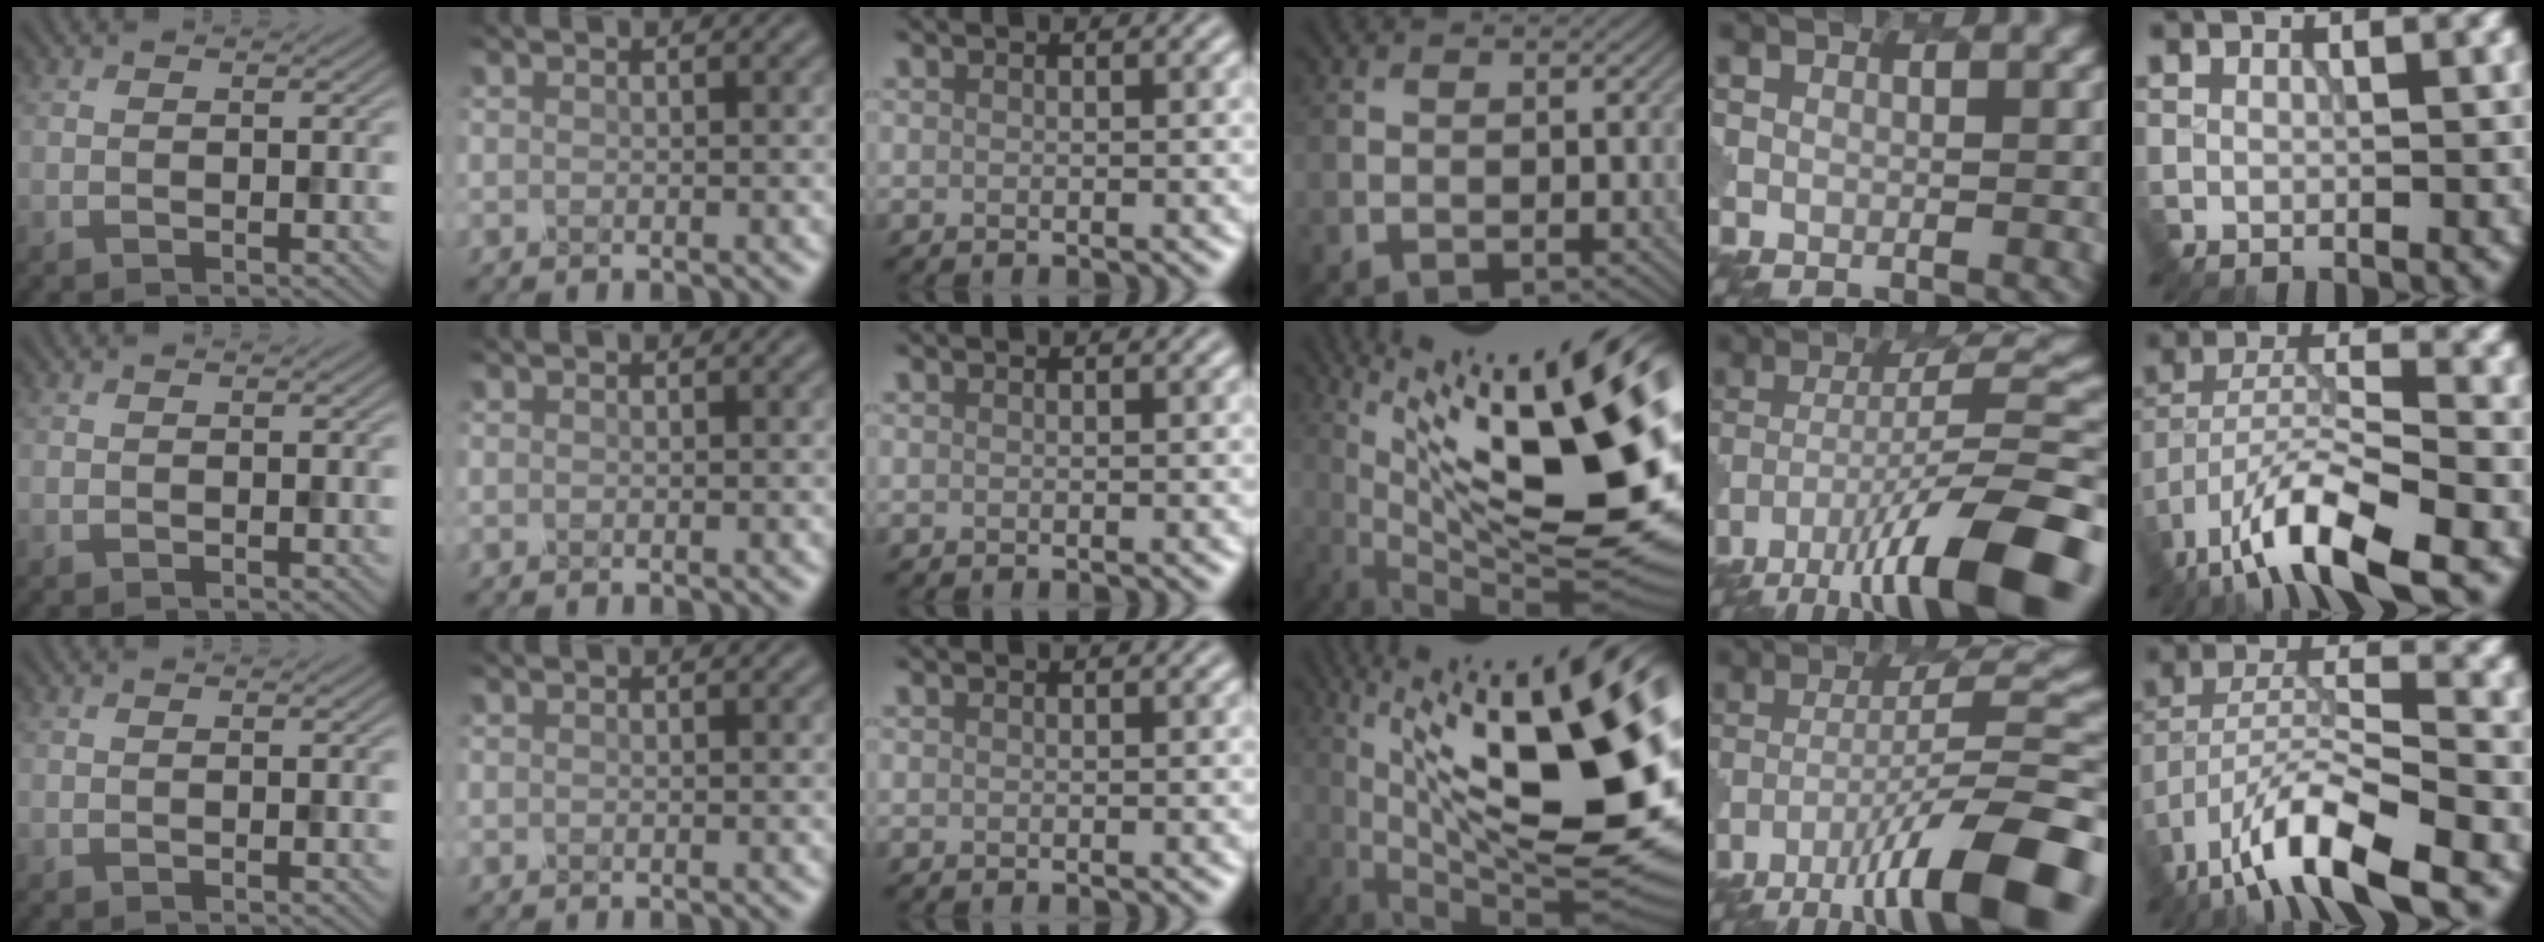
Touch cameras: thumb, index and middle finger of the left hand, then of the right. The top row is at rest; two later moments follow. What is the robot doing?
{"motion": "dispense", "object": "syringe"}